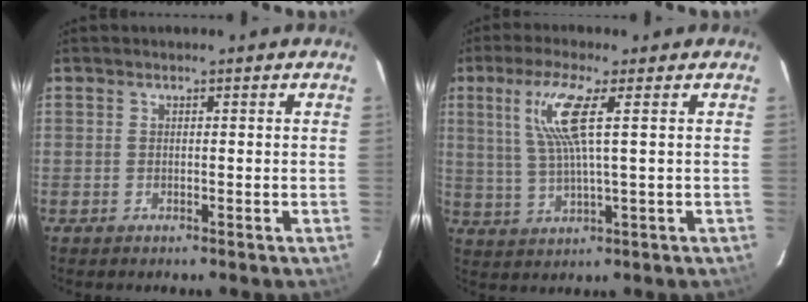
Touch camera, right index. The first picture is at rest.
{"total": 8.7, "force": [3.0, 0.4, 8.2], "torque": [-0.166, 0.000, 0.065]}